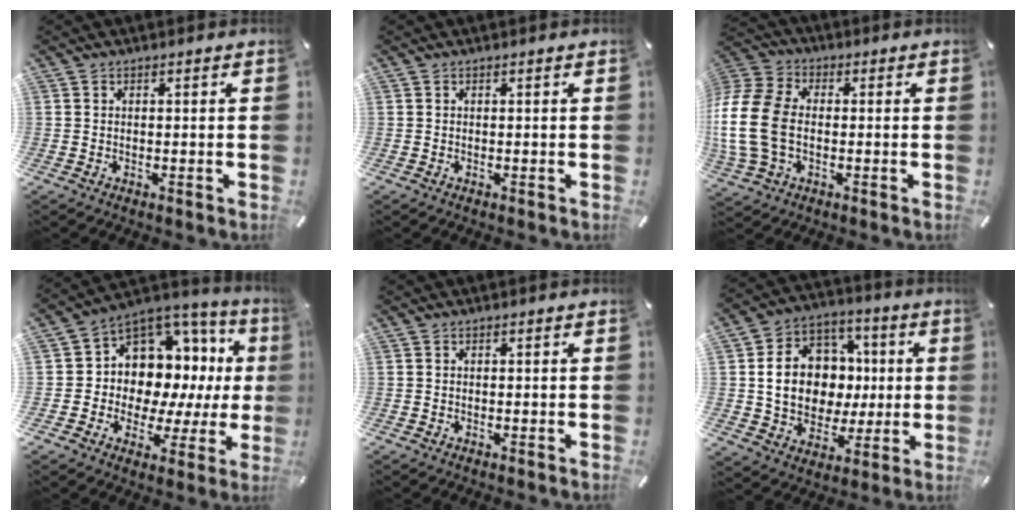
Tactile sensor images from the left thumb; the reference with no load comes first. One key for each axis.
{"total": 0.0}
{"total": 15.3, "fx": -1.8, "fy": 11.3, "fz": 10.1, "tx": -0.233, "ty": 0.017, "tz": -0.031}
{"total": 9.9, "fx": 3.2, "fy": 8.6, "fz": 3.9, "tx": -0.068, "ty": -0.062, "tz": 0.062}
{"total": 0.0}
{"total": 15.7, "fx": 0.5, "fy": 13.6, "fz": 8.0, "tx": -0.141, "ty": 0.008, "tz": 0.021}